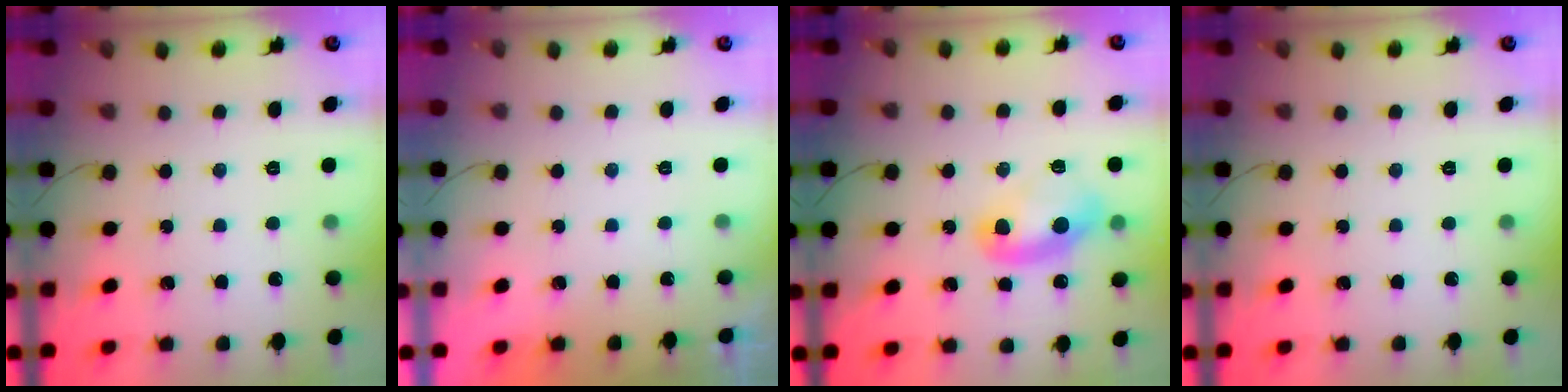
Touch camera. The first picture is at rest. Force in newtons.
{"total": 1.8, "press": 0.1, "slide": 1.8}
{"total": 9.9, "press": 9.8, "slide": 1.0}
{"total": 0.0}